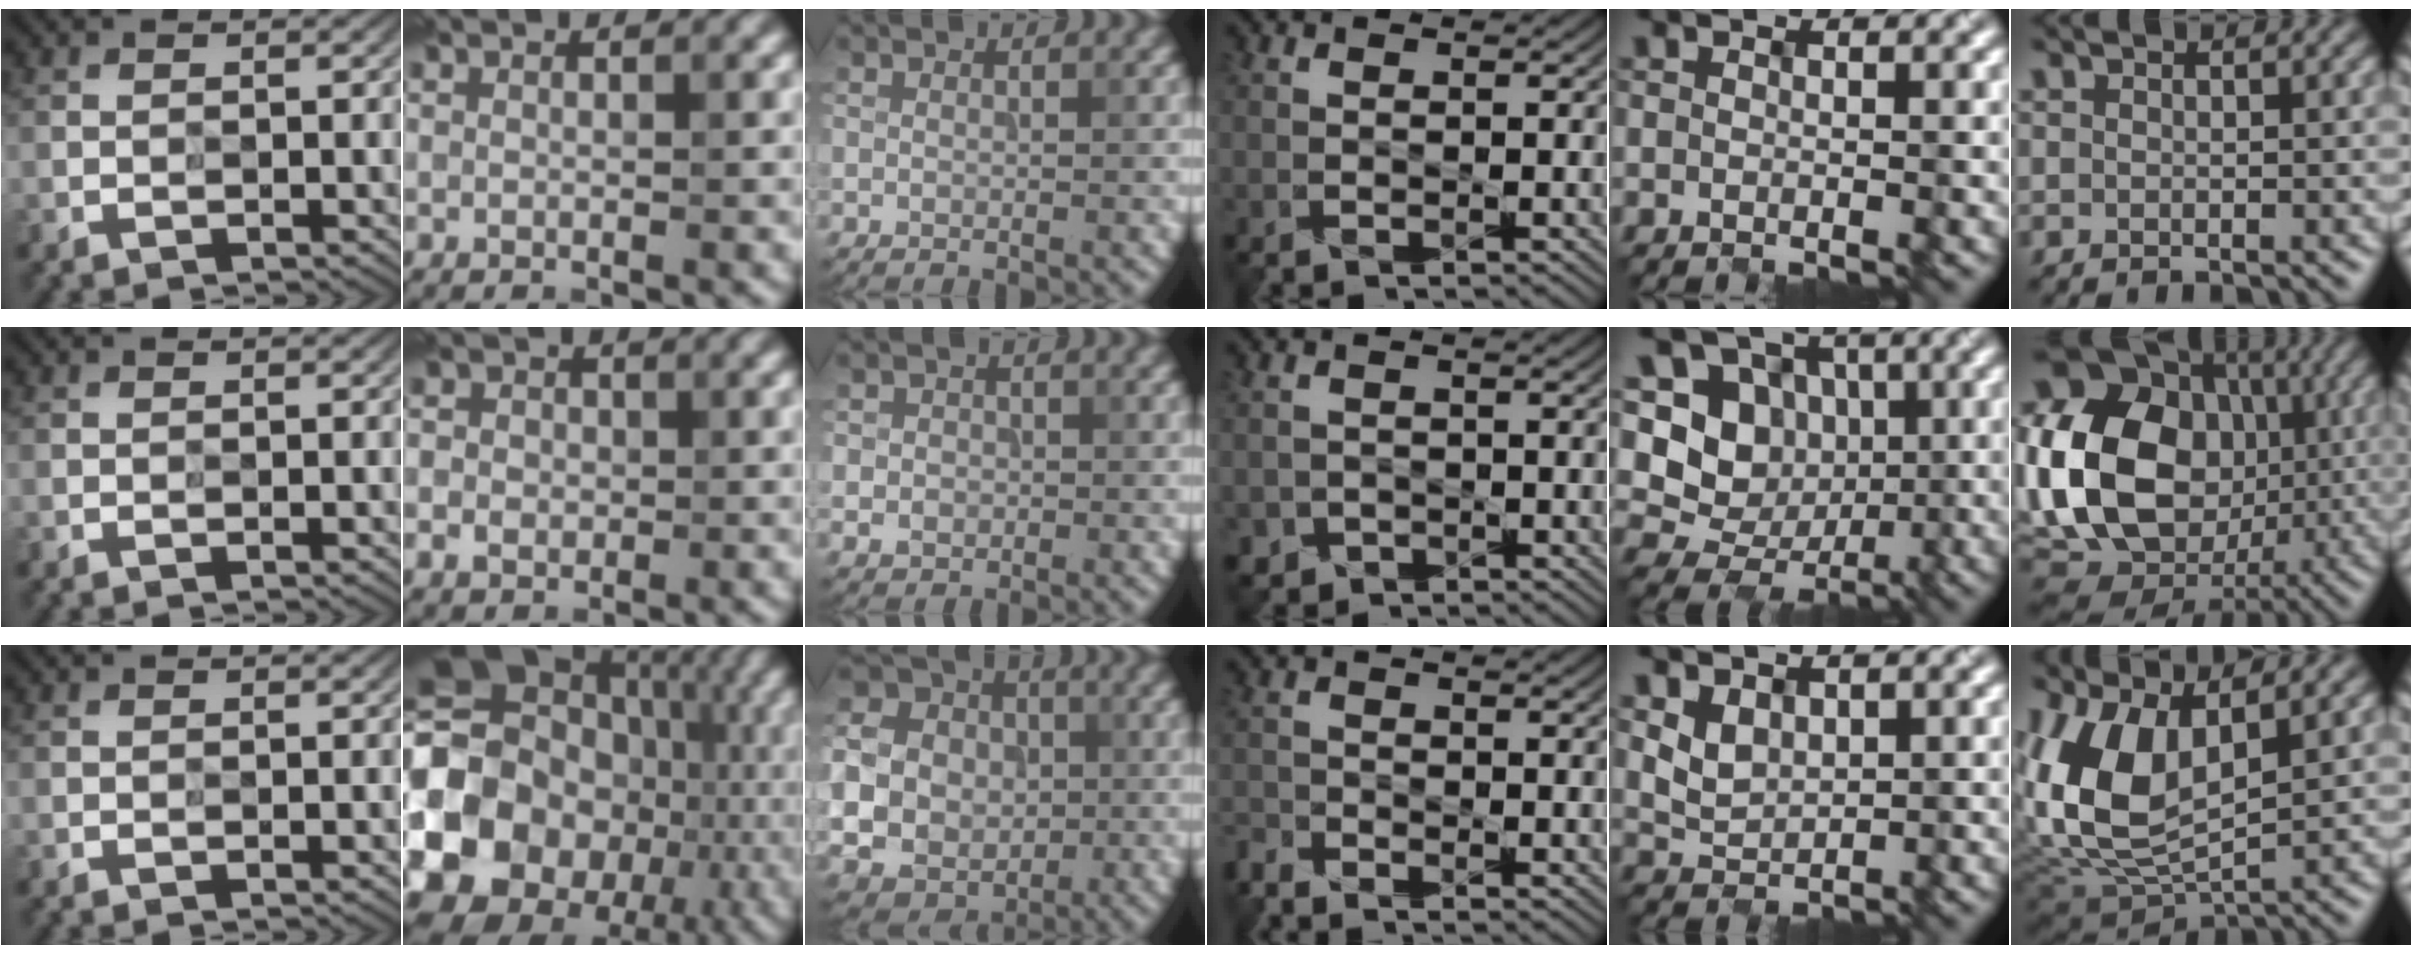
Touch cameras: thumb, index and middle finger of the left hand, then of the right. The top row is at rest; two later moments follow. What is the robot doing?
{"motion": "wipe", "object": "whiteboard"}